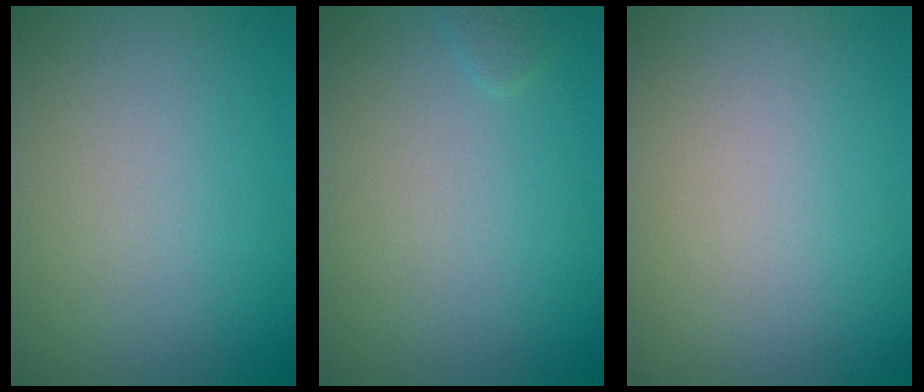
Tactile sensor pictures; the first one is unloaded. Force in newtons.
{"total": 0.7, "press": 0.7, "slide": 0.0}
{"total": 0.0}